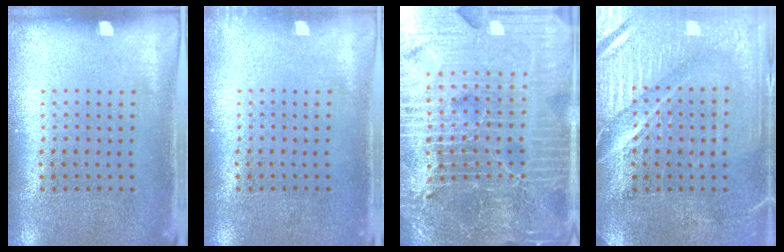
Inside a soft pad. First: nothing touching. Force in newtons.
{"total": 0.7, "press": 0.7, "slide": 0.1}
{"total": 7.2, "press": 6.2, "slide": 3.7}
{"total": 4.2, "press": 3.8, "slide": 1.7}